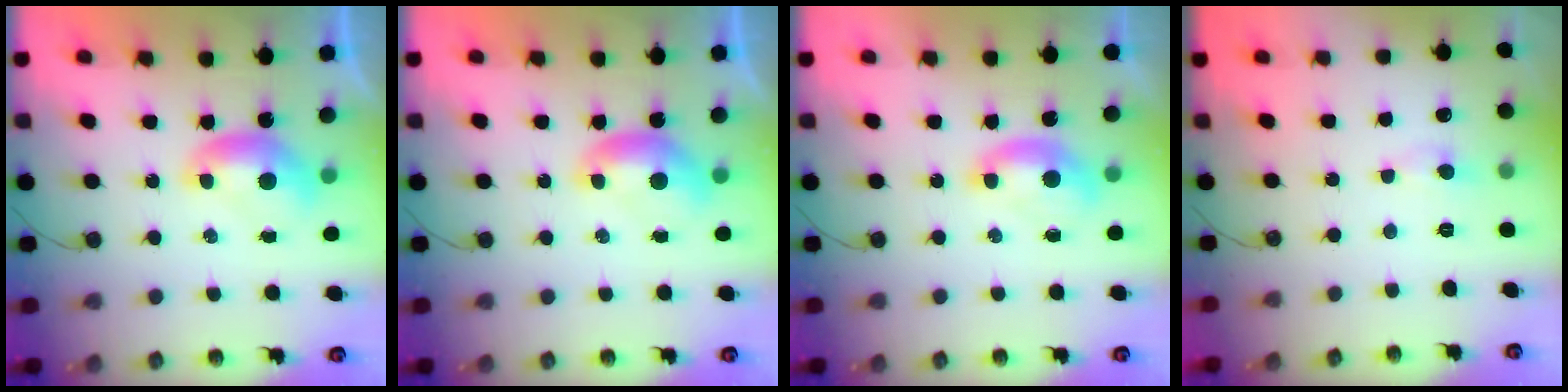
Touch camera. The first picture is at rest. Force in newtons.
{"total": 0.0}
{"total": 1.0, "press": 0.8, "slide": 0.6}
{"total": 0.0}